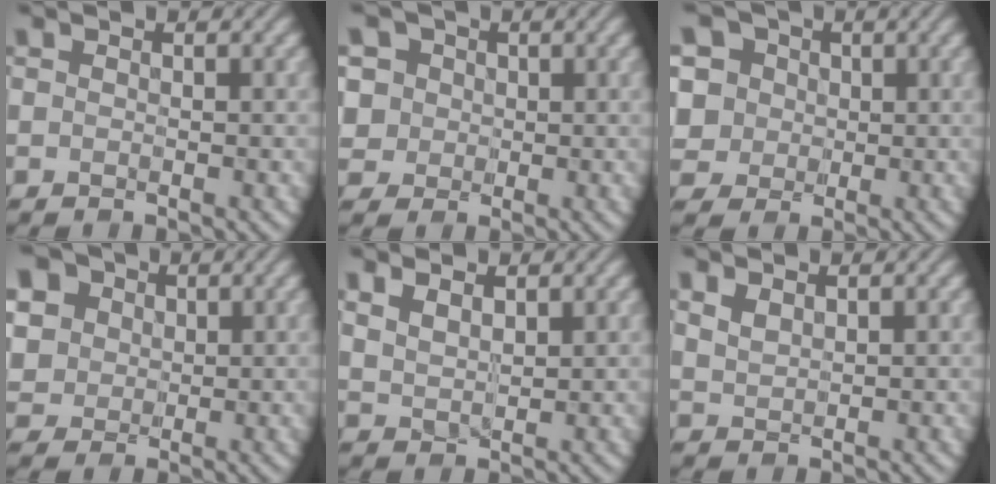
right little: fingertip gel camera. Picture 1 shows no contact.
{"total": 4.0, "force": [1.1, 3.7, 1.2], "torque": [-0.056, 0.007, 0.023]}
{"total": 7.8, "force": [2.5, 6.6, 3.4], "torque": [-0.085, 0.018, 0.031]}
{"total": 8.6, "force": [3.6, 6.9, 3.7], "torque": [-0.117, 0.020, 0.059]}
{"total": 2.9, "force": [1.8, 1.4, 1.7], "torque": [-0.036, 0.009, 0.026]}
{"total": 1.6, "force": [1.2, 0.8, 0.8], "torque": [-0.019, 0.007, 0.022]}